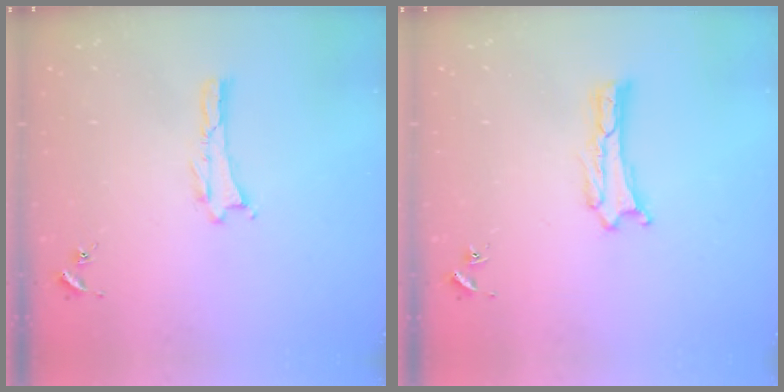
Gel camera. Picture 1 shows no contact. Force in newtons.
{"total": 0.9, "press": 0.9, "slide": 0.0}